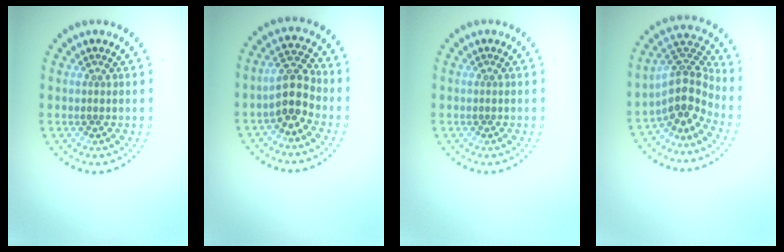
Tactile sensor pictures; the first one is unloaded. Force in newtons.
{"total": 3.4, "press": 3.1, "slide": 1.2}
{"total": 0.0}
{"total": 4.3, "press": 3.2, "slide": 2.9}